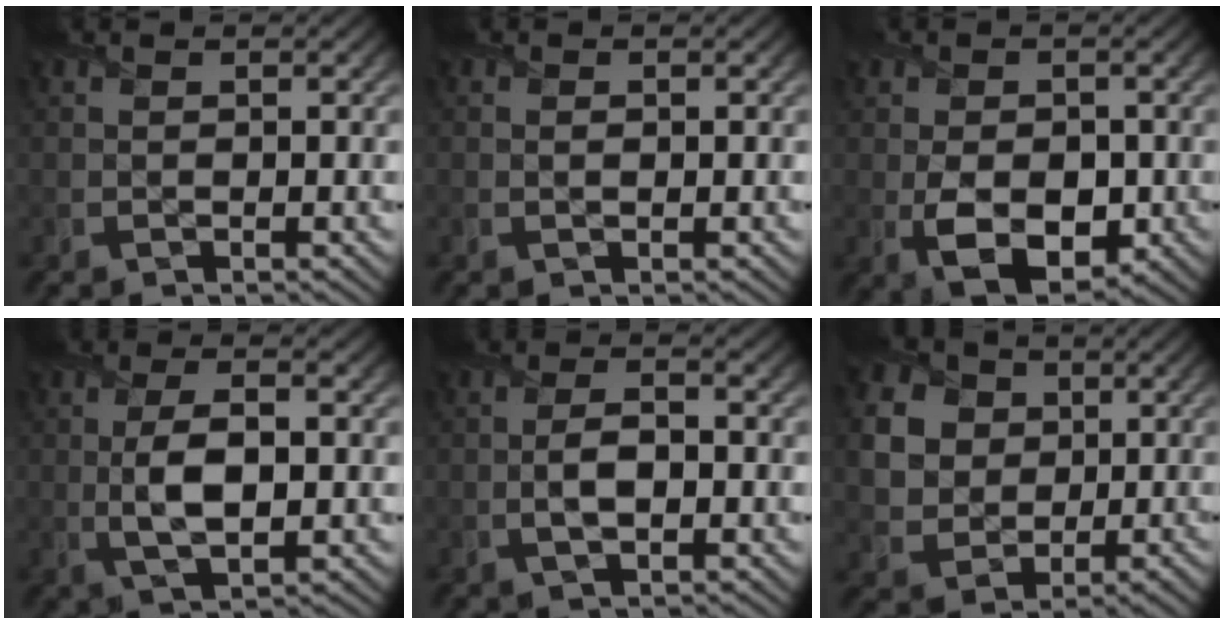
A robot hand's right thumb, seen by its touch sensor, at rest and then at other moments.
{"total": 0.7, "force": [0.1, 0.2, 0.6], "torque": [-0.013, 0.003, 0.003]}
{"total": 7.3, "force": [-1.4, 4.7, 5.4], "torque": [-0.101, -0.018, -0.018]}
{"total": 6.4, "force": [-0.3, 2.5, 5.8], "torque": [-0.125, 0.003, -0.006]}
{"total": 3.7, "force": [-0.7, 1.5, 3.3], "torque": [-0.073, 0.004, -0.015]}
{"total": 8.2, "force": [1.2, 7.1, 3.9], "torque": [-0.126, -0.001, 0.018]}